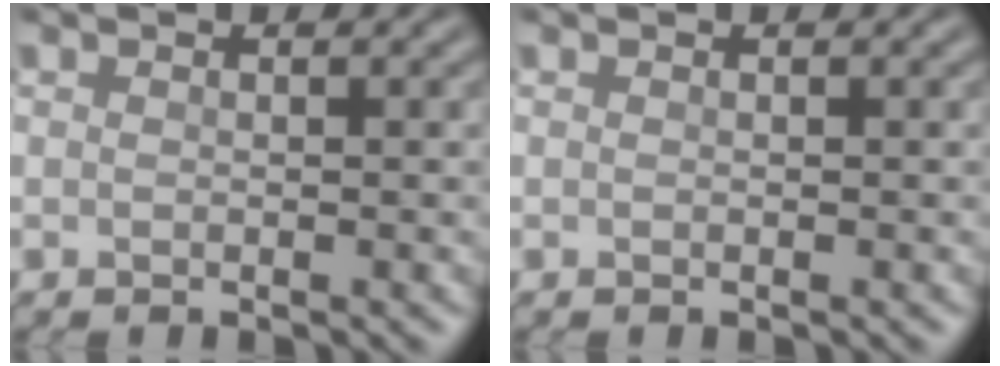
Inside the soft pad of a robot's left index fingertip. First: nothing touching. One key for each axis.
{"total": 0.0}